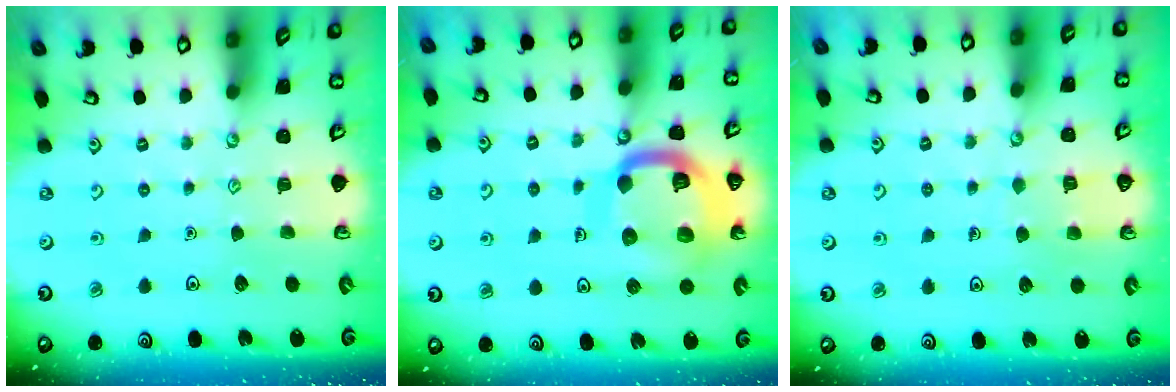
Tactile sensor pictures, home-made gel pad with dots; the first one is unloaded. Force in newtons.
{"total": 17.4, "press": 17.3, "slide": 1.9}
{"total": 4.0, "press": 3.9, "slide": 0.3}